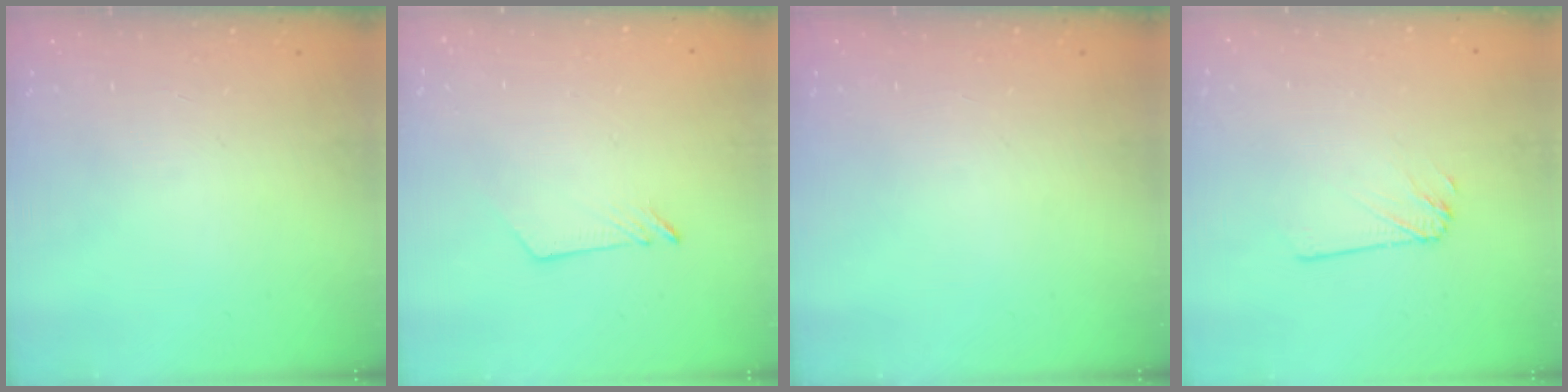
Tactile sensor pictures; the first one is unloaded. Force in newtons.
{"total": 2.6, "press": 2.6, "slide": 0.3}
{"total": 0.0}
{"total": 1.6, "press": 1.6, "slide": 0.0}